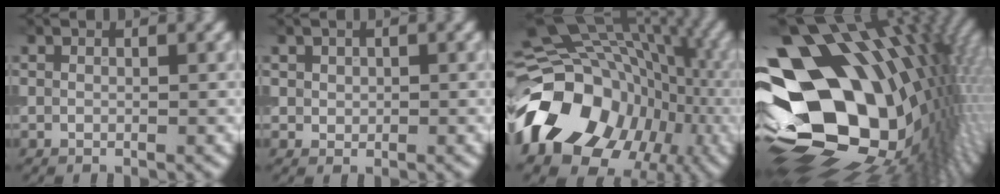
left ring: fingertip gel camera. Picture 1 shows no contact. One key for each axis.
{"total": 1.0, "fx": 0.4, "fy": 0.9, "fz": 0.3, "tx": 0.000, "ty": -0.004, "tz": 0.010}
{"total": 16.9, "fx": -5.4, "fy": 12.8, "fz": 9.7, "tx": -0.190, "ty": -0.006, "tz": -0.098}
{"total": 20.9, "fx": 0.5, "fy": 14.1, "fz": 15.3, "tx": -0.254, "ty": -0.019, "tz": 0.020}